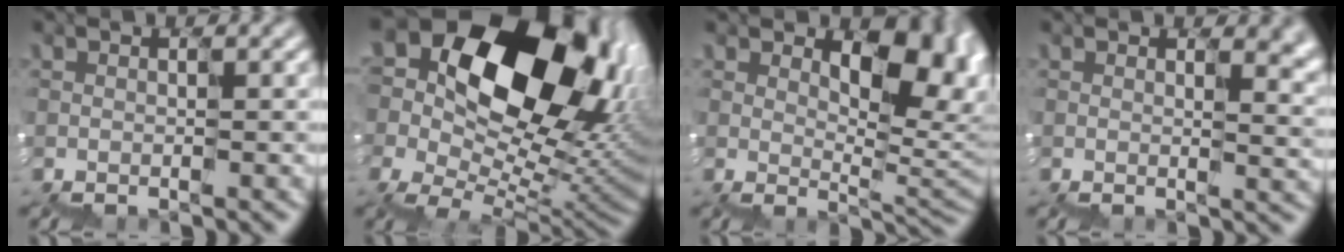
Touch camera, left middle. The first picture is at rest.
{"total": 17.9, "force": [4.6, 11.9, 12.5], "torque": [-0.216, 0.016, 0.095]}
{"total": 8.5, "force": [2.5, 4.7, 6.7], "torque": [-0.090, -0.007, 0.051]}
{"total": 8.6, "force": [1.9, 5.2, 6.7], "torque": [-0.065, 0.005, 0.030]}